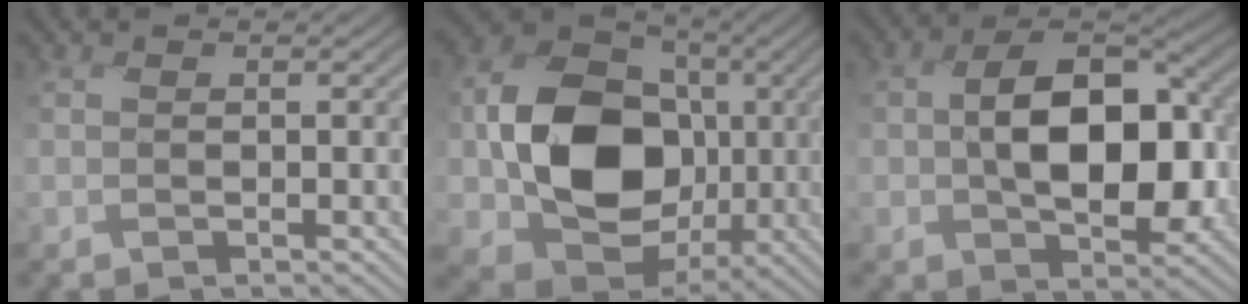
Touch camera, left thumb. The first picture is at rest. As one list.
[{"total": 14.0, "force": [-1.3, 11.3, 8.1], "torque": [-0.151, -0.016, -0.031]}, {"total": 11.2, "force": [-0.5, 7.0, 8.7], "torque": [-0.145, -0.003, -0.008]}]